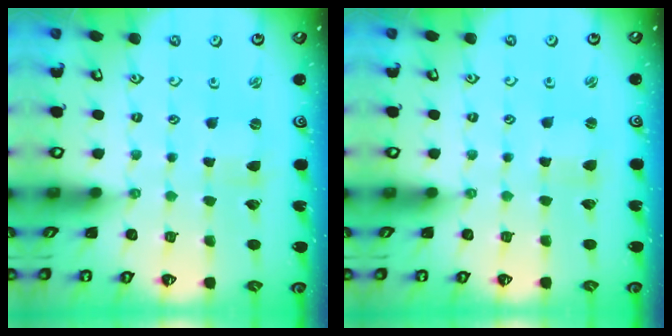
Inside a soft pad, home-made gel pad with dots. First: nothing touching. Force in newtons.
{"total": 0.8, "press": 0.8, "slide": 0.2}